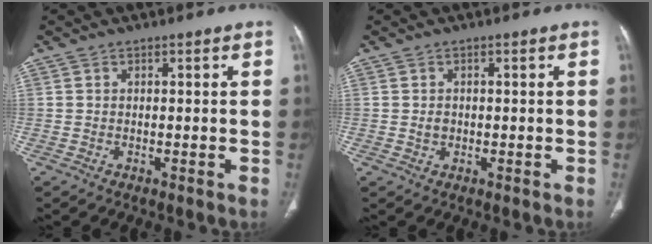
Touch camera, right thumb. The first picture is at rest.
{"total": 1.3, "force": [-0.1, 1.1, 0.7], "torque": [-0.010, 0.003, 0.002]}